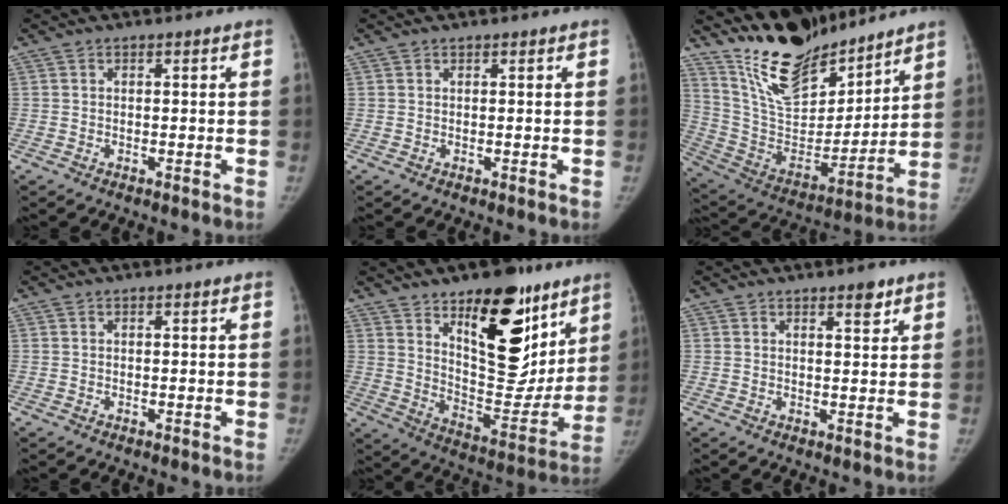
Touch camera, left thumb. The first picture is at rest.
{"total": 0.0}
{"total": 18.9, "force": [16.2, 6.4, 7.5], "torque": [-0.084, -0.108, 0.299]}
{"total": 0.0}
{"total": 23.8, "force": [12.7, 11.0, 16.9], "torque": [-0.178, -0.077, 0.198]}
{"total": 2.8, "force": [2.0, 1.0, 1.8], "torque": [-0.014, -0.012, 0.028]}